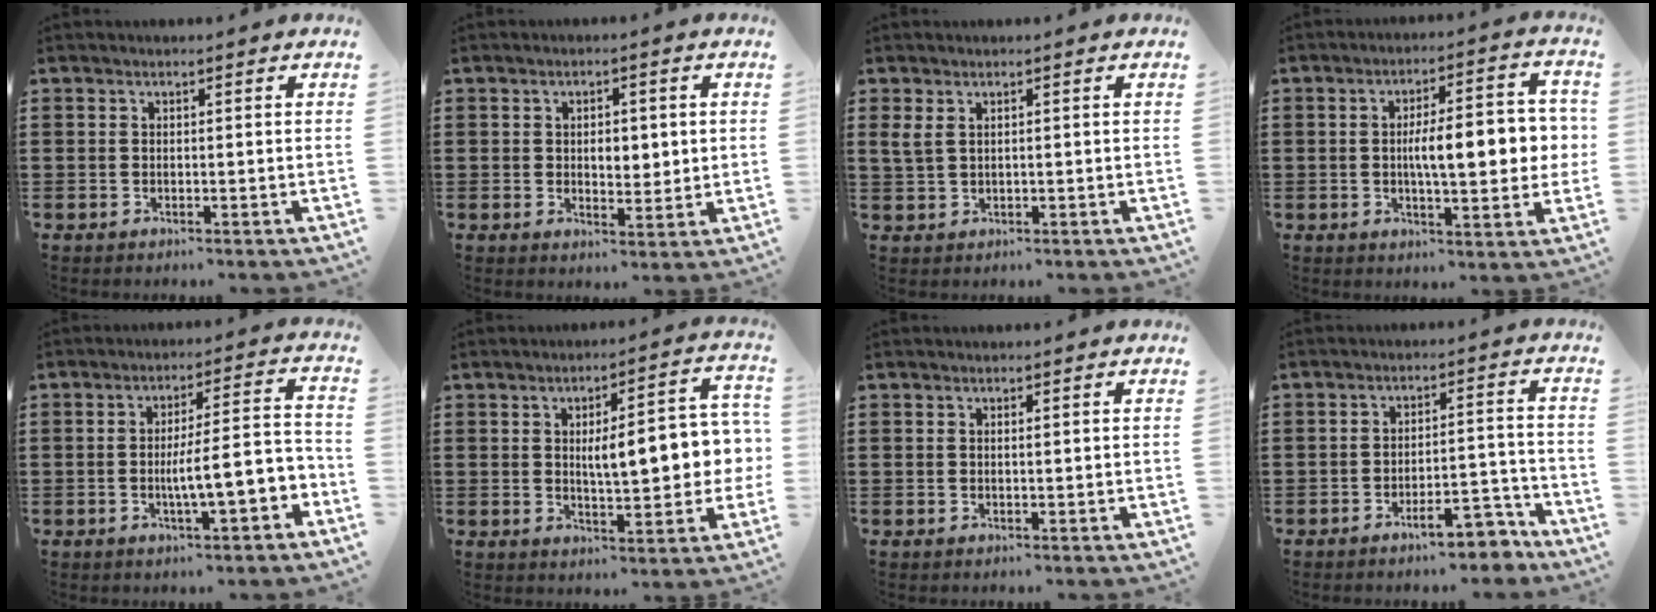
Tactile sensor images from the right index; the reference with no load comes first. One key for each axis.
{"total": 3.7, "fx": 0.3, "fy": 2.1, "fz": 3.0, "tx": -0.047, "ty": 0.003, "tz": -0.002}
{"total": 2.1, "fx": 0.7, "fy": 1.0, "fz": 1.7, "tx": -0.044, "ty": 0.003, "tz": 0.010}
{"total": 9.9, "fx": 0.1, "fy": 3.0, "fz": 9.5, "tx": -0.145, "ty": 0.002, "tz": -0.004}
{"total": 8.4, "fx": -2.9, "fy": 1.6, "fz": 7.7, "tx": -0.115, "ty": -0.005, "tz": -0.055}
{"total": 9.2, "fx": 0.6, "fy": 3.2, "fz": 8.5, "tx": -0.125, "ty": -0.005, "tz": 0.000}
{"total": 0.5, "fx": 0.2, "fy": 0.1, "fz": 0.5, "tx": -0.010, "ty": 0.000, "tz": 0.003}
{"total": 7.7, "fx": -5.7, "fy": 1.8, "fz": 4.8, "tx": -0.072, "ty": 0.008, "tz": -0.099}